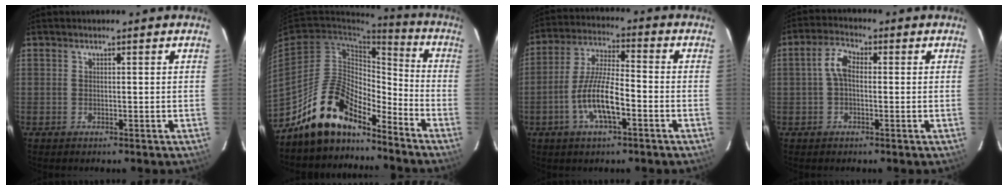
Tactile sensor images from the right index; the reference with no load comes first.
{"total": 14.5, "force": [-11.9, 5.8, 5.9], "torque": [-0.128, 0.030, -0.210]}
{"total": 10.4, "force": [-4.1, 2.8, 9.1], "torque": [-0.187, 0.001, -0.076]}
{"total": 4.1, "force": [-0.2, 2.4, 3.4], "torque": [-0.070, 0.016, -0.002]}